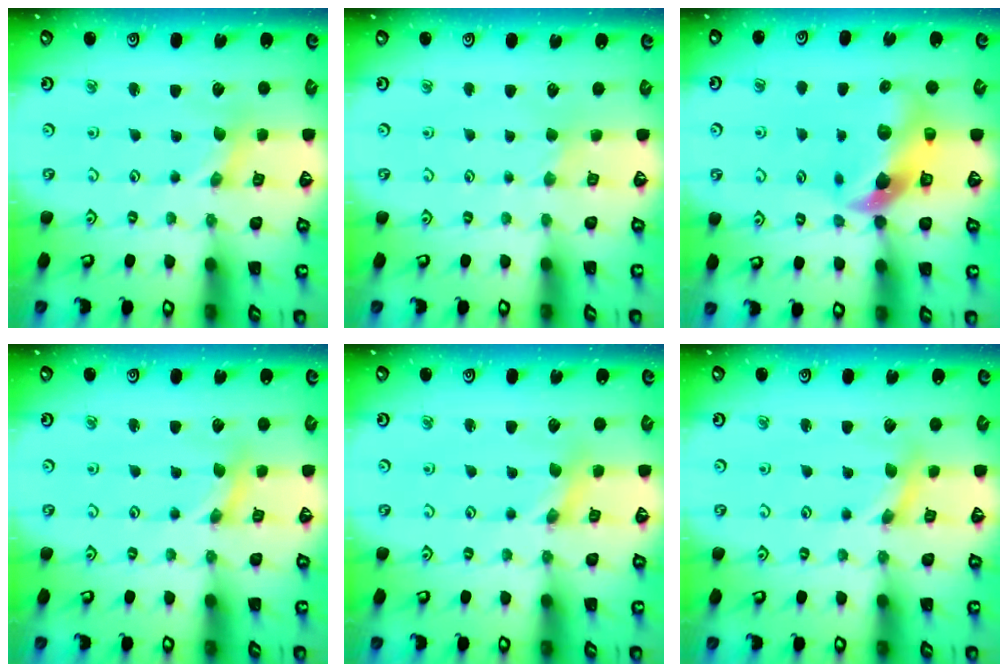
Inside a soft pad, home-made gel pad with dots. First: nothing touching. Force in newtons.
{"total": 1.2, "press": 1.1, "slide": 0.3}
{"total": 11.6, "press": 11.5, "slide": 1.9}
{"total": 0.6, "press": 0.5, "slide": 0.1}
{"total": 1.2, "press": 1.2, "slide": 0.3}
{"total": 1.7, "press": 1.7, "slide": 0.2}